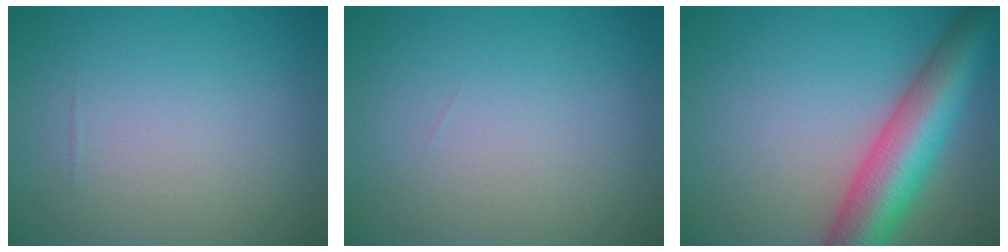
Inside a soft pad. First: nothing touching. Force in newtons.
{"total": 0.0}
{"total": 9.1, "press": 9.1, "slide": 0.4}